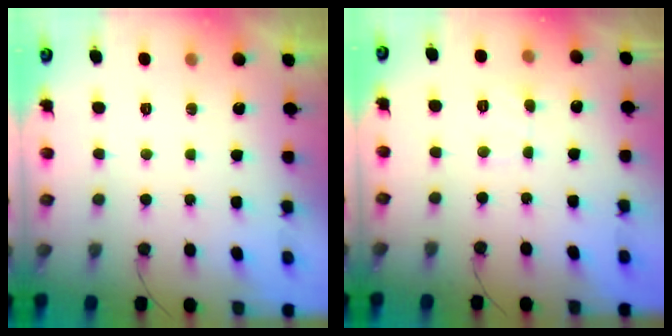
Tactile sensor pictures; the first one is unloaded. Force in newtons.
{"total": 2.4, "press": 2.4, "slide": 0.2}